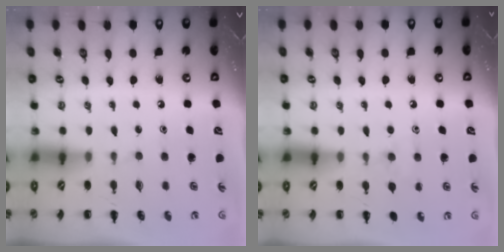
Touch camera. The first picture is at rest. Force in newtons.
{"total": 5.0, "press": 4.6, "slide": 1.9}